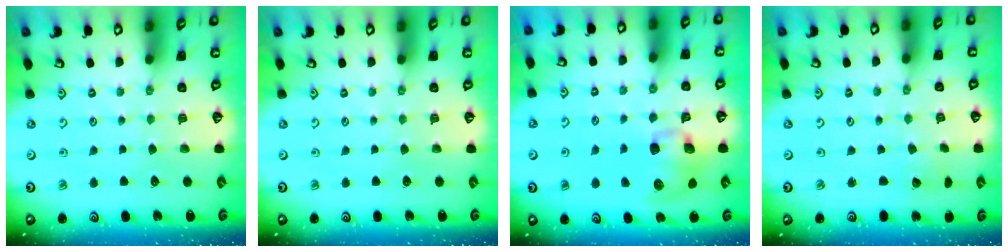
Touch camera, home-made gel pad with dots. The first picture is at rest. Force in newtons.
{"total": 0.0}
{"total": 9.3, "press": 9.2, "slide": 1.5}
{"total": 2.4, "press": 2.4, "slide": 0.2}